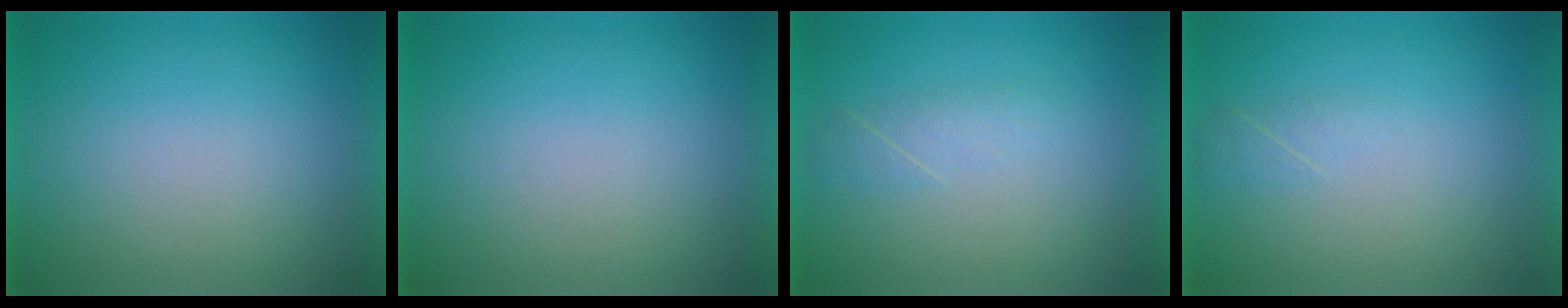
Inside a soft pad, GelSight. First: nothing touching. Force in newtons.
{"total": 0.0}
{"total": 2.2}
{"total": 1.6}